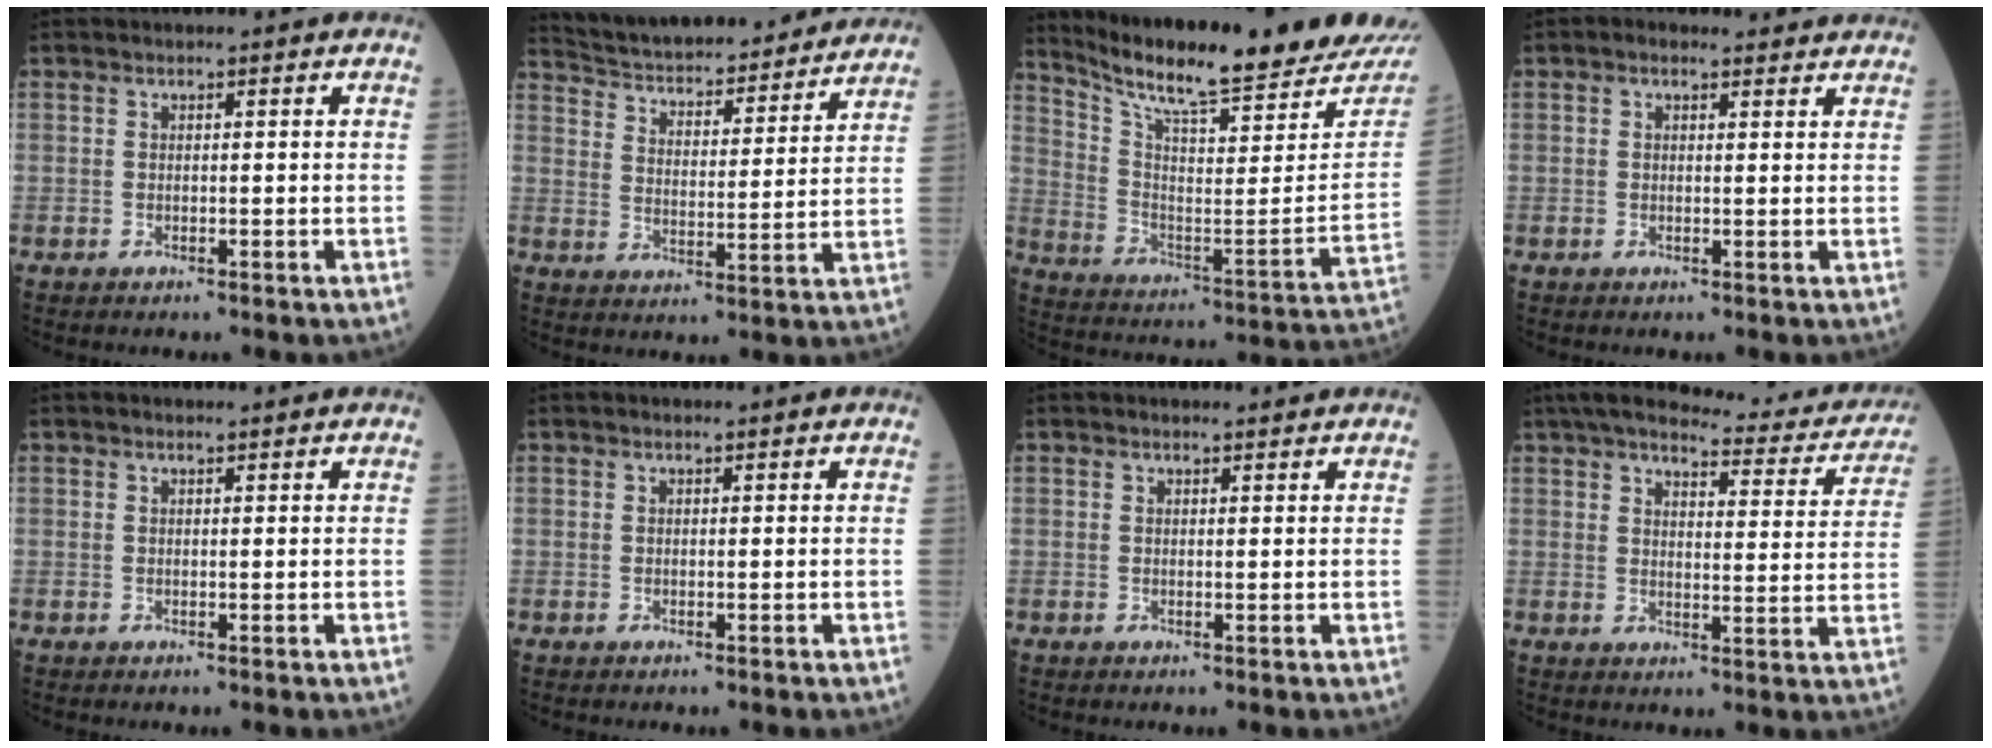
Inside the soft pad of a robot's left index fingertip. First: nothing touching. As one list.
[{"total": 22.7, "force": [21.1, 3.8, 7.6], "torque": [-0.123, -0.003, 0.292]}, {"total": 22.7, "force": [20.6, 0.2, 9.5], "torque": [-0.170, -0.077, 0.303]}, {"total": 2.7, "force": [2.1, 1.3, 1.1], "torque": [-0.018, 0.021, 0.027]}, {"total": 1.9, "force": [1.8, 0.1, 0.5], "torque": [-0.010, 0.009, 0.024]}, {"total": 0.9, "force": [0.8, 0.0, 0.3], "torque": [-0.008, 0.005, 0.013]}, {"total": 2.5, "force": [2.5, 0.3, 0.5], "torque": [-0.012, 0.008, 0.030]}, {"total": 20.2, "force": [18.0, 3.8, 8.2], "torque": [-0.104, -0.021, 0.212]}]